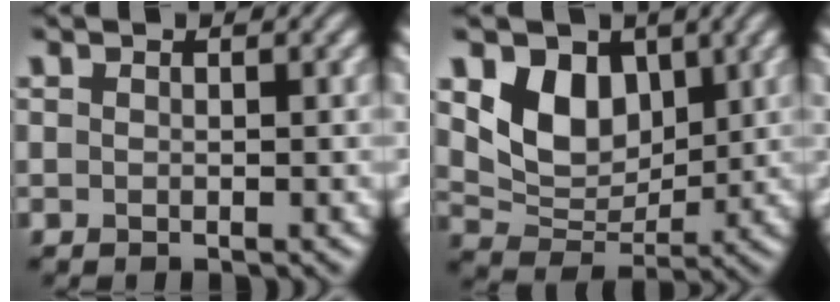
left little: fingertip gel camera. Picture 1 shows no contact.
{"total": 5.6, "force": [2.2, 4.1, 3.2], "torque": [-0.059, -0.011, 0.036]}